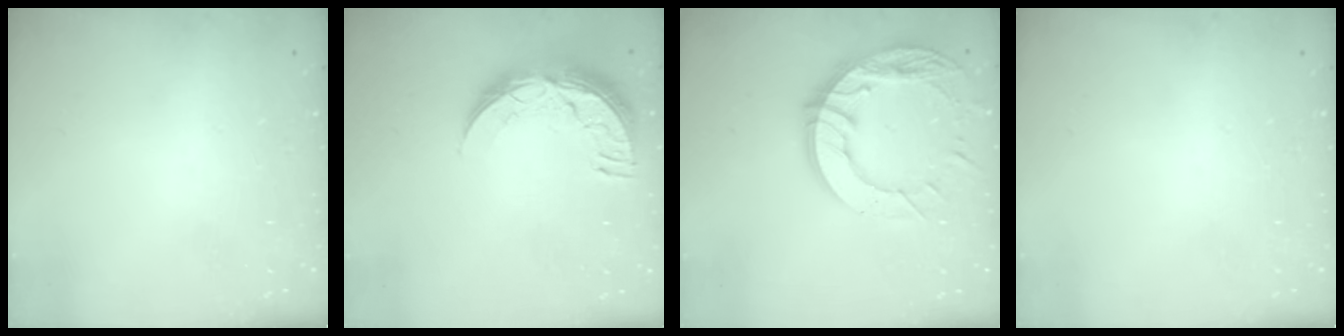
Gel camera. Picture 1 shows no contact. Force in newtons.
{"total": 11.9, "press": 11.9, "slide": 0.8}
{"total": 15.9, "press": 15.8, "slide": 1.5}
{"total": 0.0}